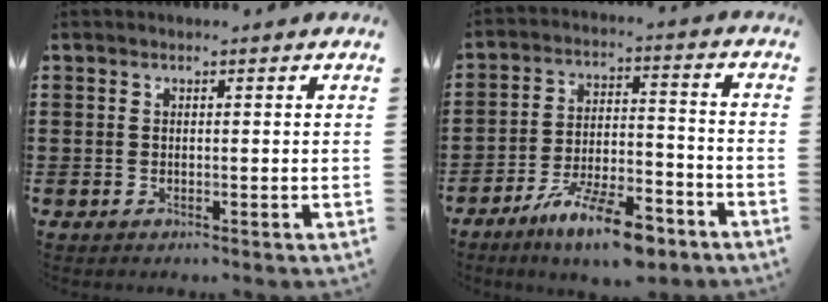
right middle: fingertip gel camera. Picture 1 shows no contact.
{"total": 10.8, "force": [-8.2, 2.3, 6.6], "torque": [-0.119, 0.019, -0.152]}